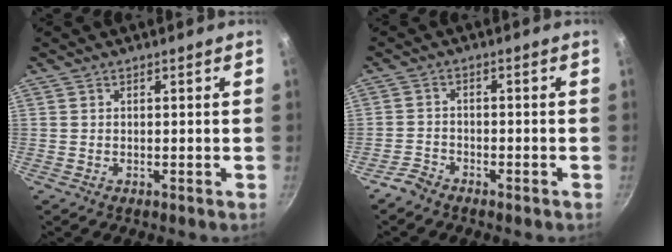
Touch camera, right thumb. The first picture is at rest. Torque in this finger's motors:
{"motor_torque": [0.35, -0.02, -0.30, -0.04, -0.02]}